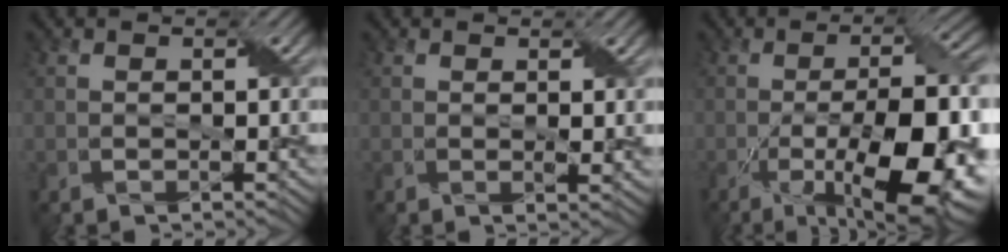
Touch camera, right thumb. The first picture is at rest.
{"total": 1.8, "force": [0.6, 0.3, 1.6], "torque": [-0.029, -0.003, 0.012]}
{"total": 16.9, "force": [-6.1, 5.2, 14.8], "torque": [-0.223, -0.006, -0.087]}